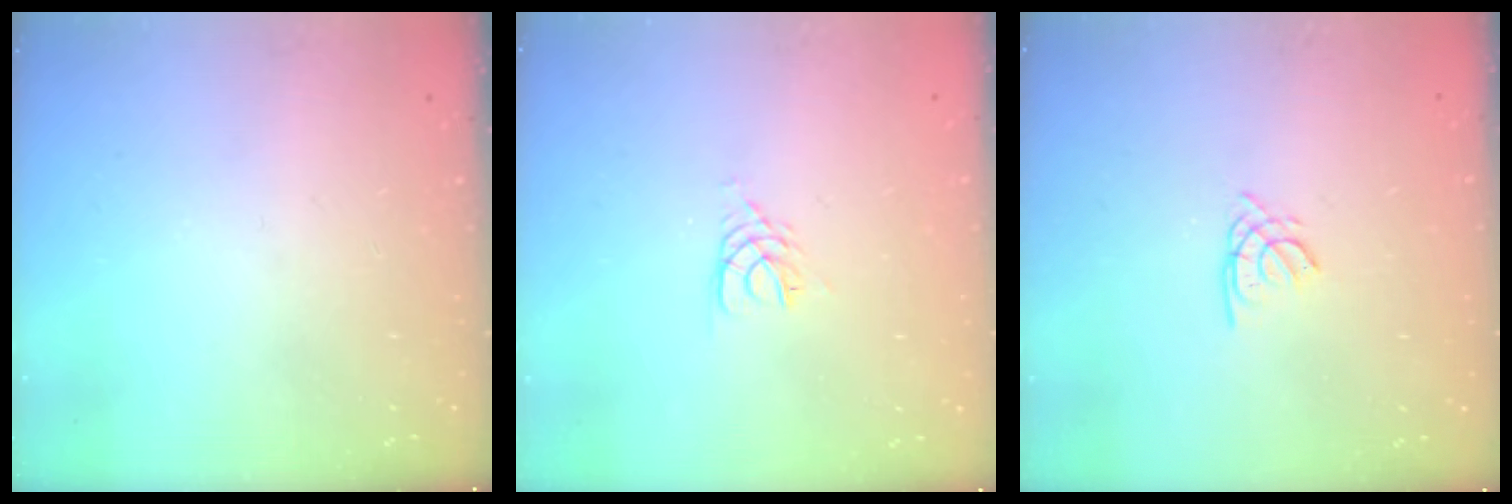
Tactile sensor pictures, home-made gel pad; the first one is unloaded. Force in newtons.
{"total": 3.0, "press": 2.9, "slide": 0.4}
{"total": 1.6, "press": 1.5, "slide": 0.4}